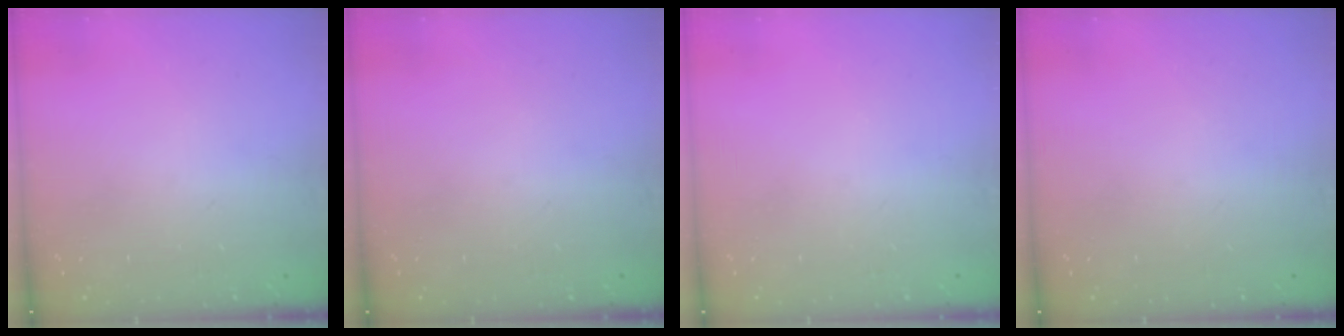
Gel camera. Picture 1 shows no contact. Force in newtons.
{"total": 0.0}
{"total": 0.0}
{"total": 0.0}